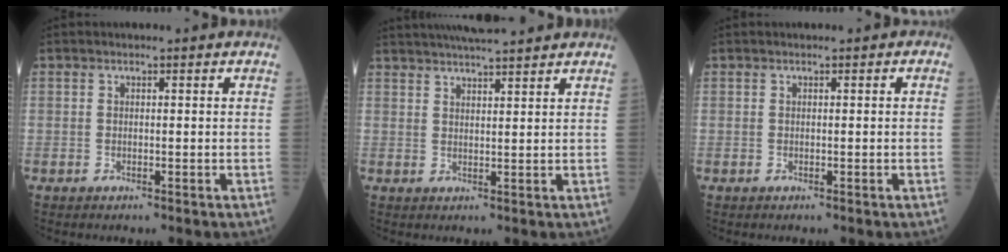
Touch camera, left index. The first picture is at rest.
{"total": 9.5, "force": [8.5, 0.6, 4.3], "torque": [-0.070, 0.027, 0.123]}
{"total": 0.0}